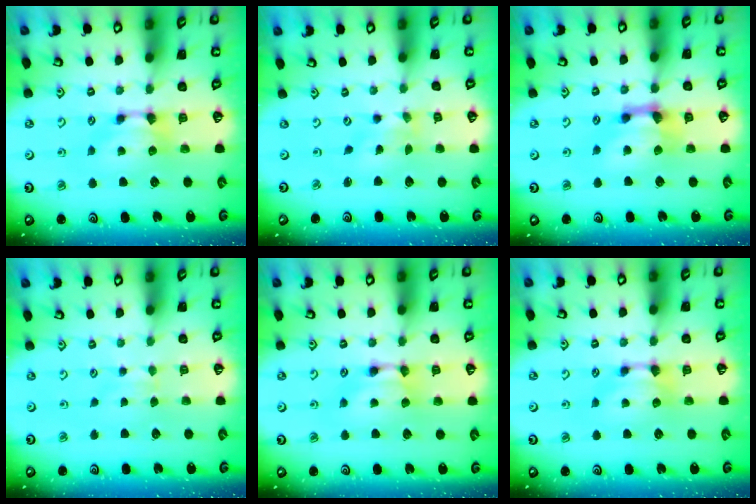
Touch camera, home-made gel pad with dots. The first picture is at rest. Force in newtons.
{"total": 2.9, "press": 2.7, "slide": 0.9}
{"total": 2.4, "press": 1.6, "slide": 1.8}
{"total": 2.8, "press": 2.8, "slide": 0.4}
{"total": 1.7, "press": 1.7, "slide": 0.2}
{"total": 0.0}